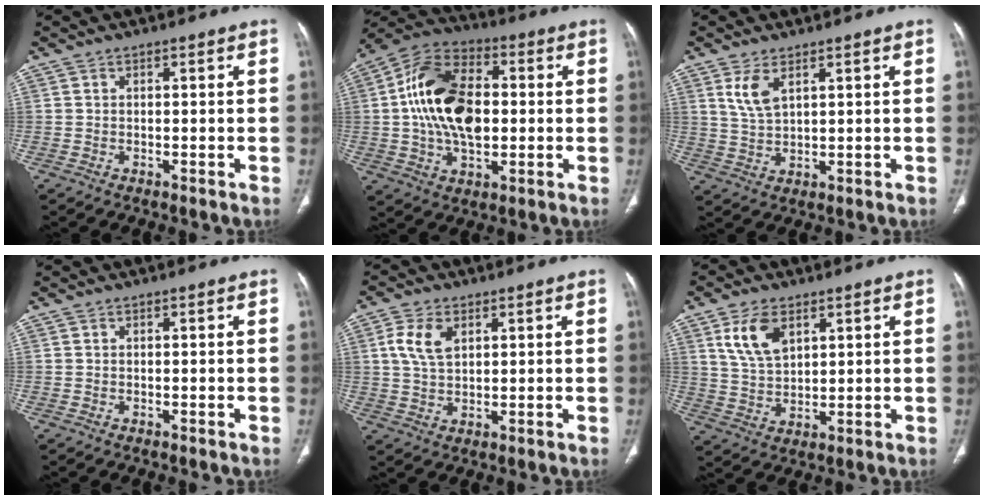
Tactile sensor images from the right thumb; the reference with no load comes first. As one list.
[{"total": 18.3, "force": [0.8, 11.1, 14.5], "torque": [-0.250, 0.020, 0.011]}, {"total": 4.9, "force": [2.5, 2.1, 3.6], "torque": [-0.075, -0.011, 0.062]}, {"total": 0.0}, {"total": 6.5, "force": [2.3, 3.8, 4.7], "torque": [-0.094, -0.002, 0.048]}, {"total": 8.4, "force": [4.0, 4.7, 5.7], "torque": [-0.096, -0.016, 0.086]}]